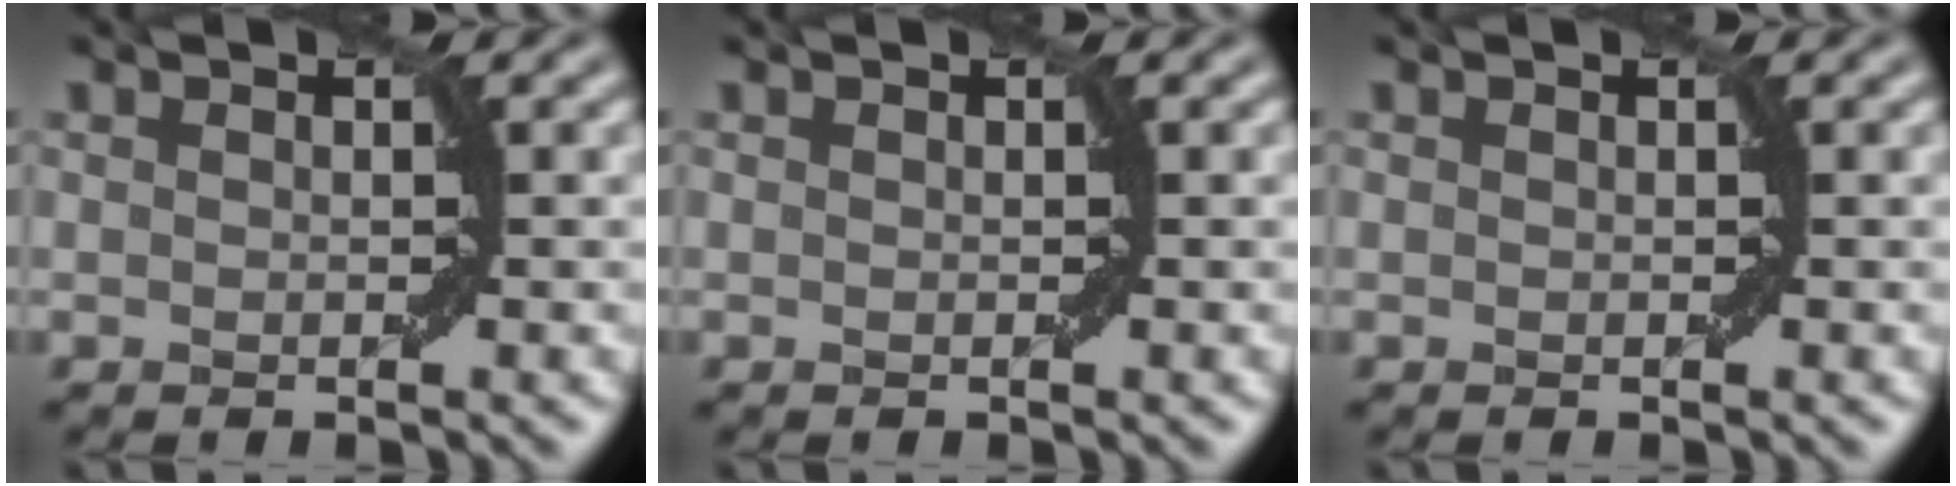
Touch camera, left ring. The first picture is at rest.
{"total": 0.0}
{"total": 0.0}